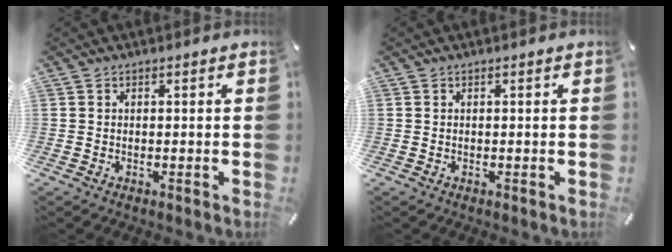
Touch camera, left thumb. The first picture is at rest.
{"total": 0.0}